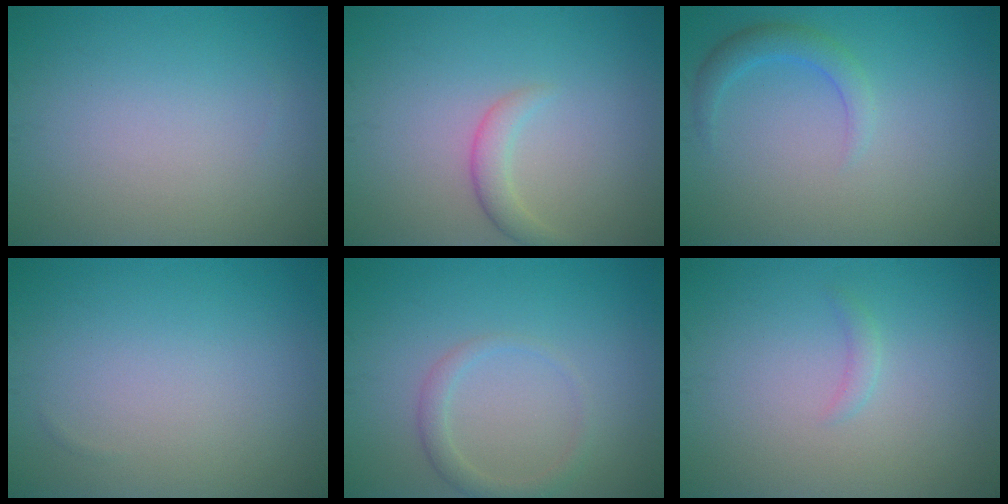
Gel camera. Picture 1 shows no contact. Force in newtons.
{"total": 1.9, "press": 1.9, "slide": 0.0}
{"total": 2.1, "press": 2.1, "slide": 0.1}
{"total": 0.0}
{"total": 1.7, "press": 1.7, "slide": 0.1}
{"total": 0.8, "press": 0.8, "slide": 0.1}